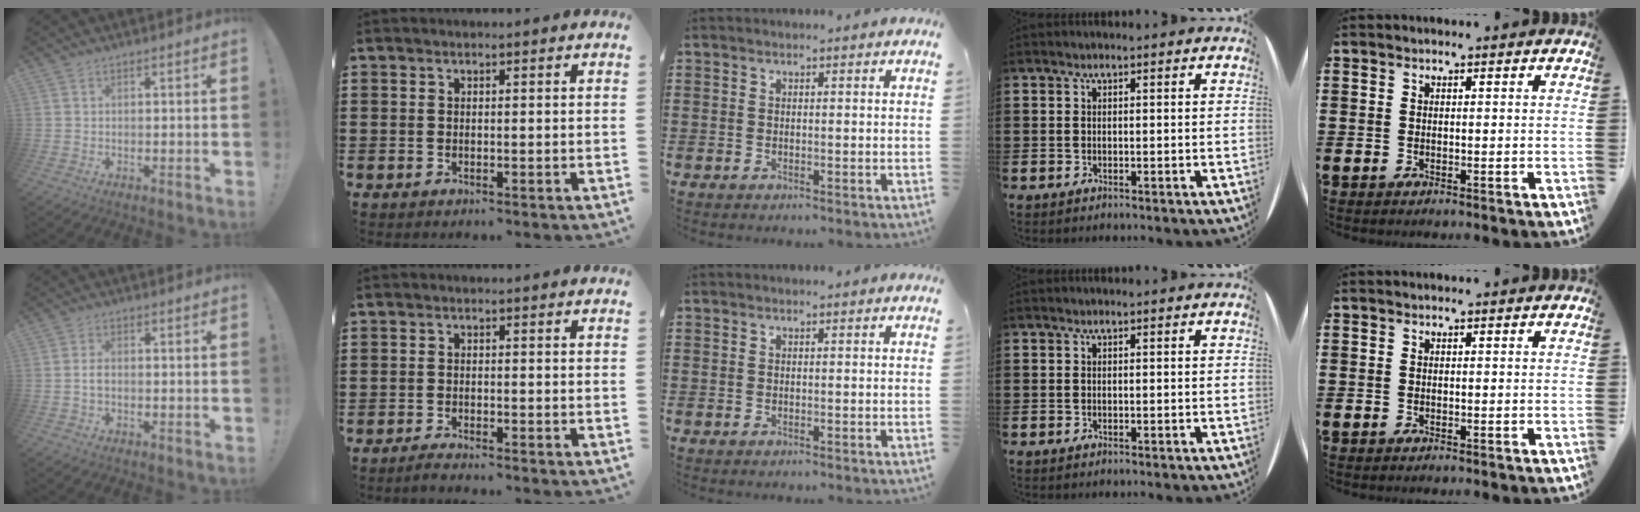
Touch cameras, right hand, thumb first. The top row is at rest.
{"thumb": {"total": 2.2, "force": [-0.4, 1.3, 1.8], "torque": [-0.030, 0.007, -0.008]}, "index": {"total": 1.2, "force": [-1.2, -0.2, 0.2], "torque": [-0.006, -0.001, -0.022]}}